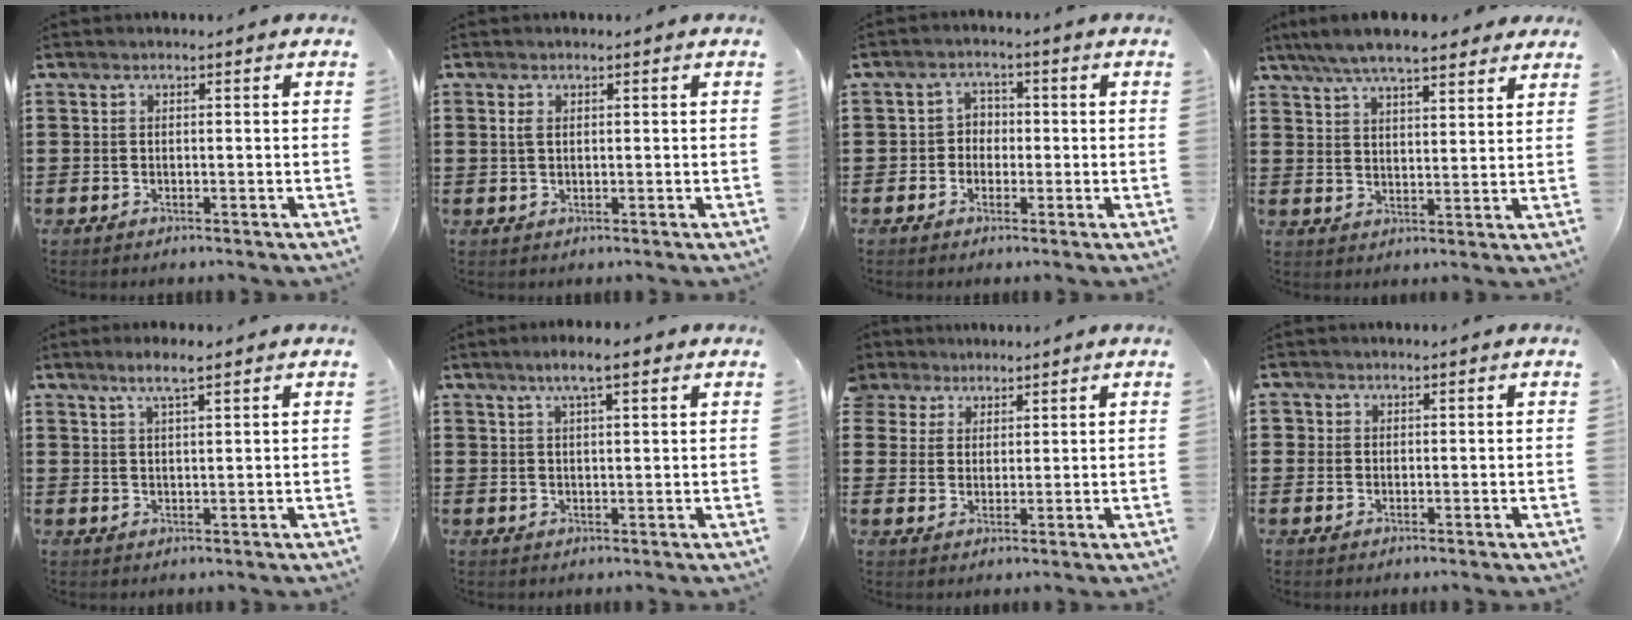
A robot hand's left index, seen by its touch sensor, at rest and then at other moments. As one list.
[{"total": 1.6, "force": [0.5, 0.8, 1.2], "torque": [-0.028, 0.006, 0.009]}, {"total": 2.7, "force": [-0.8, 2.4, 0.8], "torque": [-0.028, 0.009, -0.023]}, {"total": 6.5, "force": [5.8, 1.2, 2.8], "torque": [-0.073, -0.011, 0.105]}, {"total": 3.1, "force": [2.1, 0.3, 2.2], "torque": [-0.047, 0.004, 0.037]}, {"total": 4.4, "force": [2.8, 0.7, 3.4], "torque": [-0.070, 0.007, 0.047]}, {"total": 3.8, "force": [2.7, 2.7, -0.1], "torque": [-0.018, 0.009, 0.050]}, {"total": 1.2, "force": [0.5, 1.0, 0.2], "torque": [-0.006, 0.006, 0.009]}]